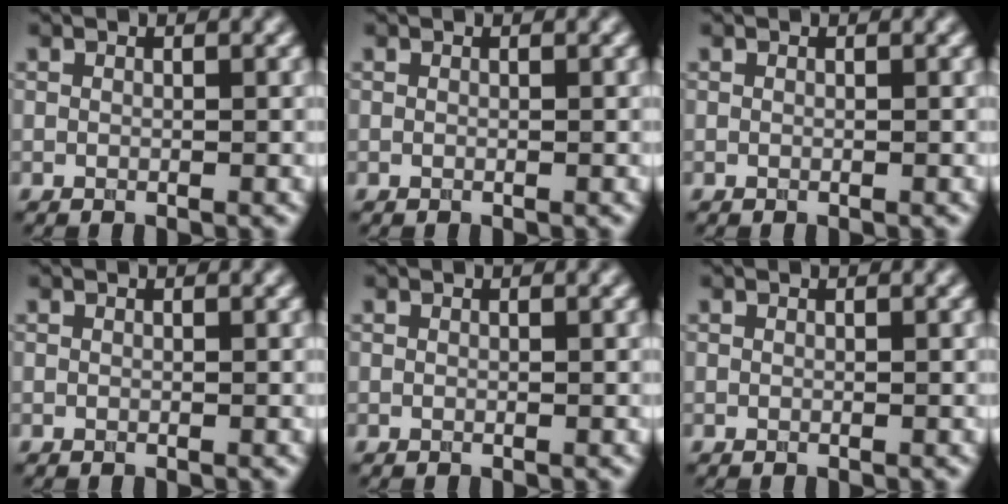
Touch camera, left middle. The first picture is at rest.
{"total": 0.0}
{"total": 0.0}
{"total": 0.0}
{"total": 0.0}
{"total": 0.0}